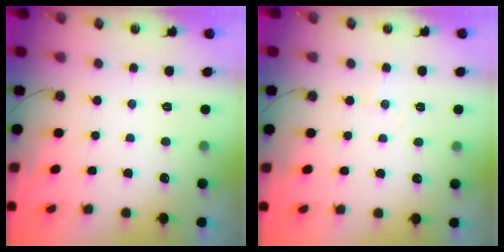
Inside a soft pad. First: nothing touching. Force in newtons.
{"total": 3.0, "press": 2.9, "slide": 0.6}